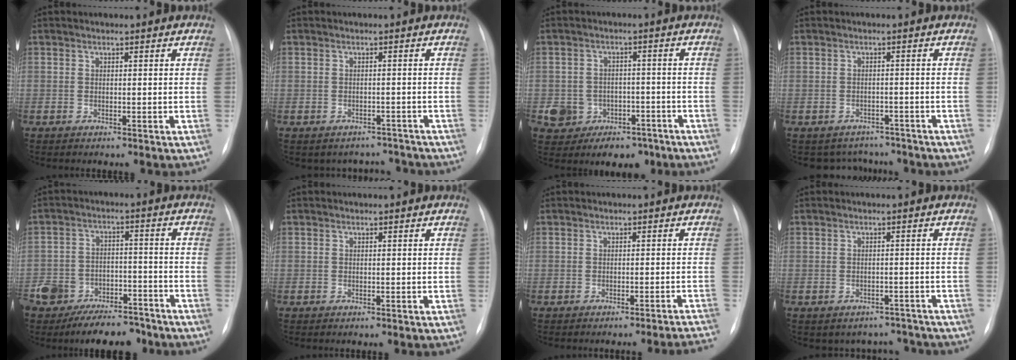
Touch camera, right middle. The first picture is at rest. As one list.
[{"total": 4.5, "force": [-3.9, 2.1, -0.6], "torque": [0.018, 0.026, -0.046]}, {"total": 8.7, "force": [-4.2, 7.2, 2.5], "torque": [-0.042, 0.022, -0.049]}, {"total": 5.6, "force": [-4.9, 2.7, -0.2], "torque": [0.011, 0.020, -0.058]}, {"total": 13.1, "force": [-10.4, 6.1, 5.0], "torque": [-0.071, 0.021, -0.161]}, {"total": 0.0}, {"total": 5.6, "force": [-5.3, -1.4, 0.9], "torque": [0.000, -0.004, -0.056]}, {"total": 5.2, "force": [-4.5, 2.7, -0.6], "torque": [0.025, 0.032, -0.051]}]